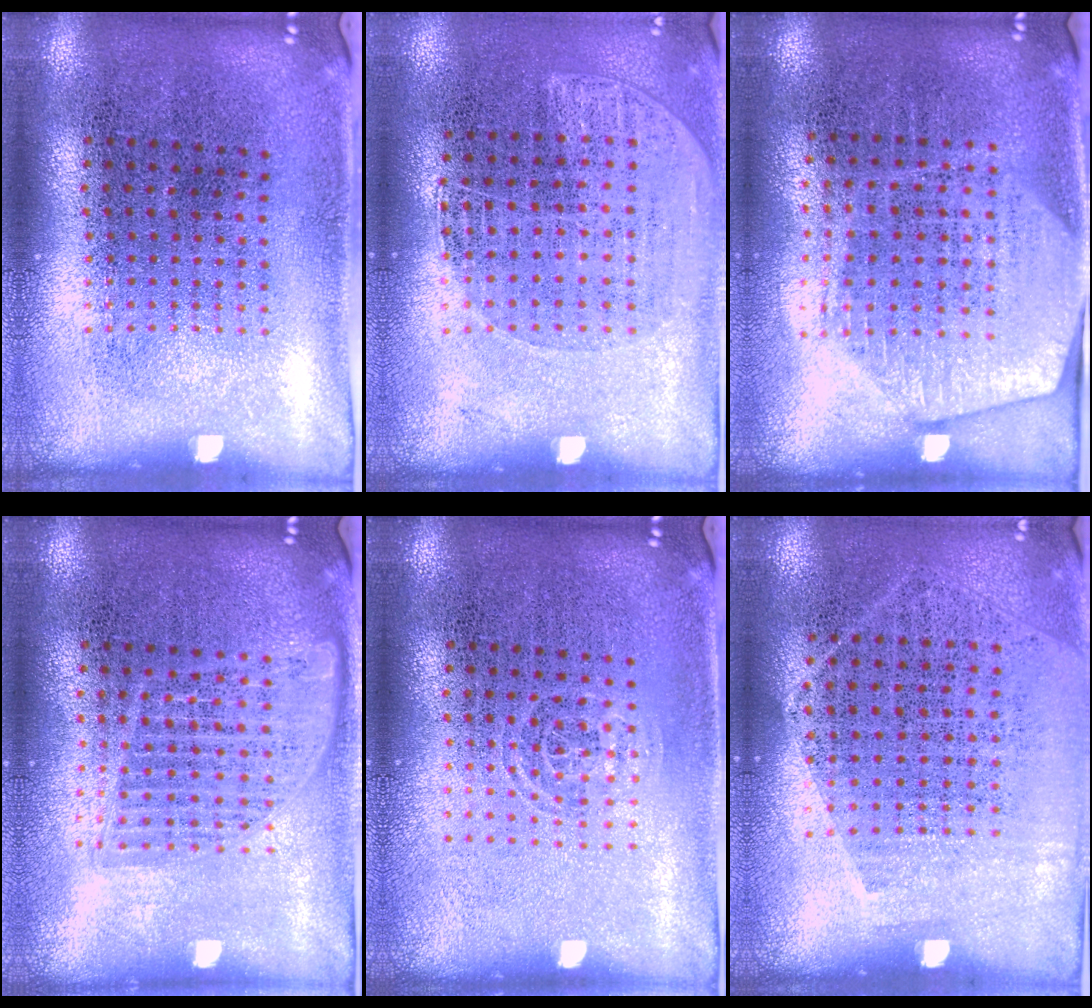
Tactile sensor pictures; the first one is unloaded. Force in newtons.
{"total": 1.1, "press": 1.1, "slide": 0.4}
{"total": 1.9, "press": 1.7, "slide": 0.9}
{"total": 1.6, "press": 1.5, "slide": 0.7}
{"total": 0.7, "press": 0.5, "slide": 0.6}
{"total": 1.3, "press": 1.0, "slide": 0.7}